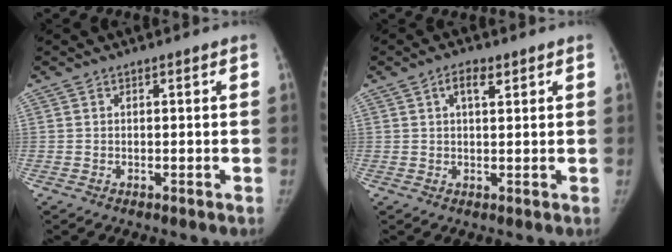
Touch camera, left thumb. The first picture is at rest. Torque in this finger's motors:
{"motor_torque": [0.28, 0.18, 0.38, -0.55, 0.09]}